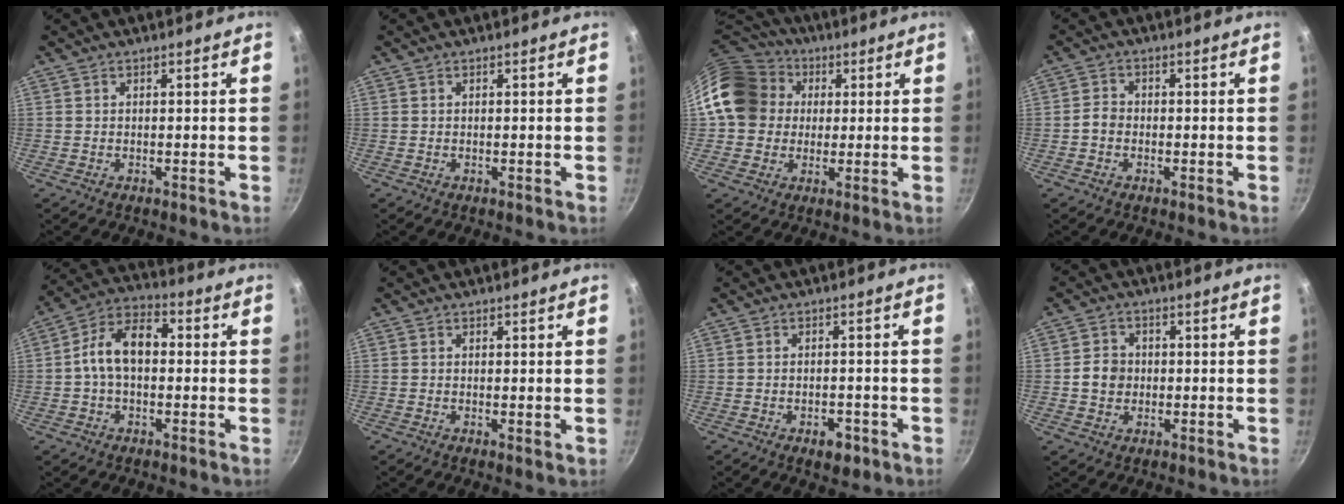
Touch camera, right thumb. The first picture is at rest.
{"total": 0.0}
{"total": 16.6, "force": [2.6, 14.6, 7.4], "torque": [-0.120, 0.038, 0.038]}
{"total": 2.5, "force": [-0.8, 2.0, 1.3], "torque": [-0.017, 0.016, -0.018]}
{"total": 10.8, "force": [0.2, 6.8, 8.4], "torque": [-0.126, 0.039, -0.014]}
{"total": 0.6, "force": [0.3, 0.2, 0.5], "torque": [-0.008, -0.006, 0.003]}
{"total": 3.8, "force": [-2.0, 2.1, 2.6], "torque": [-0.028, 0.014, -0.021]}
{"total": 4.8, "force": [-0.3, 4.2, 2.3], "torque": [-0.018, 0.010, -0.009]}